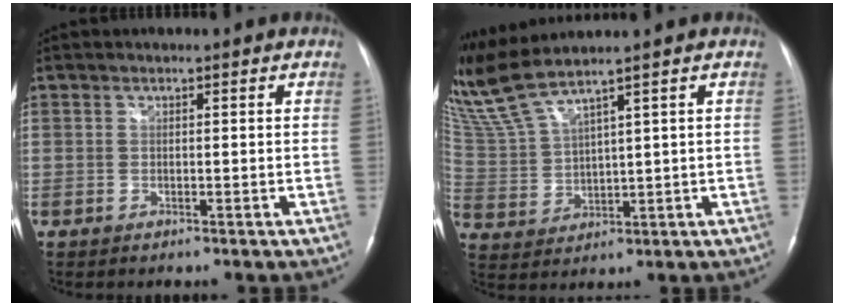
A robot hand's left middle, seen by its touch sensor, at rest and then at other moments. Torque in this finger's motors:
{"motor_torque": [-0.03, -0.42, 0.23, 0.19]}